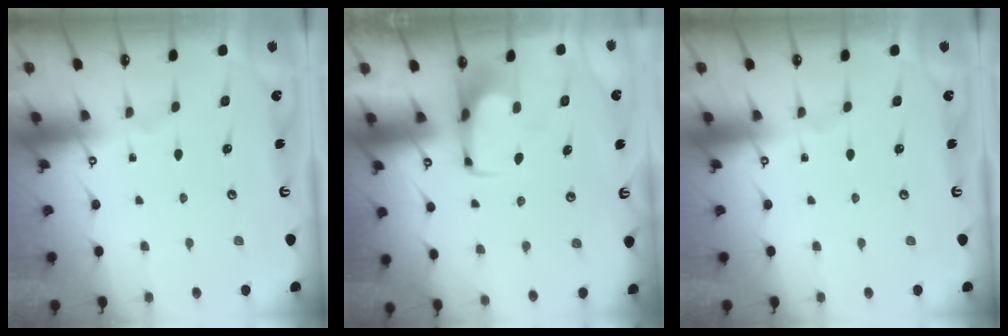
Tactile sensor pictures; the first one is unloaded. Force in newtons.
{"total": 2.0, "press": 1.9, "slide": 0.4}
{"total": 0.0}